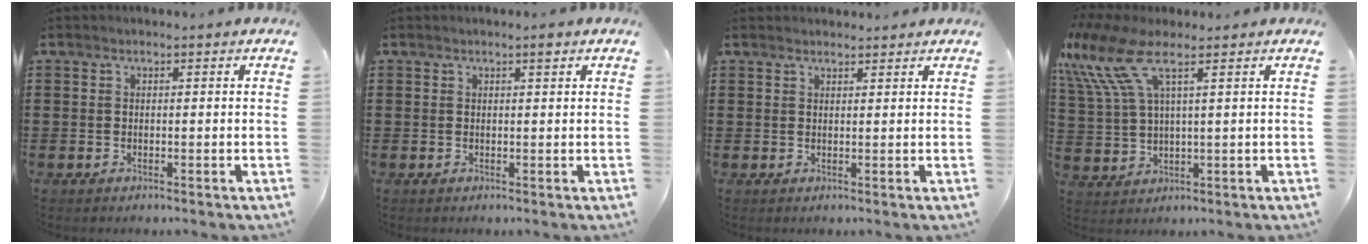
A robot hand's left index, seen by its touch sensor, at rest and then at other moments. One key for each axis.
{"total": 1.3, "fx": 0.9, "fy": 0.1, "fz": 0.9, "tx": -0.011, "ty": -0.003, "tz": 0.013}
{"total": 1.5, "fx": 1.4, "fy": 0.3, "fz": 0.2, "tx": -0.006, "ty": 0.001, "tz": 0.028}
{"total": 10.2, "fx": 5.5, "fy": 3.2, "fz": 8.0, "tx": -0.204, "ty": -0.017, "tz": 0.097}